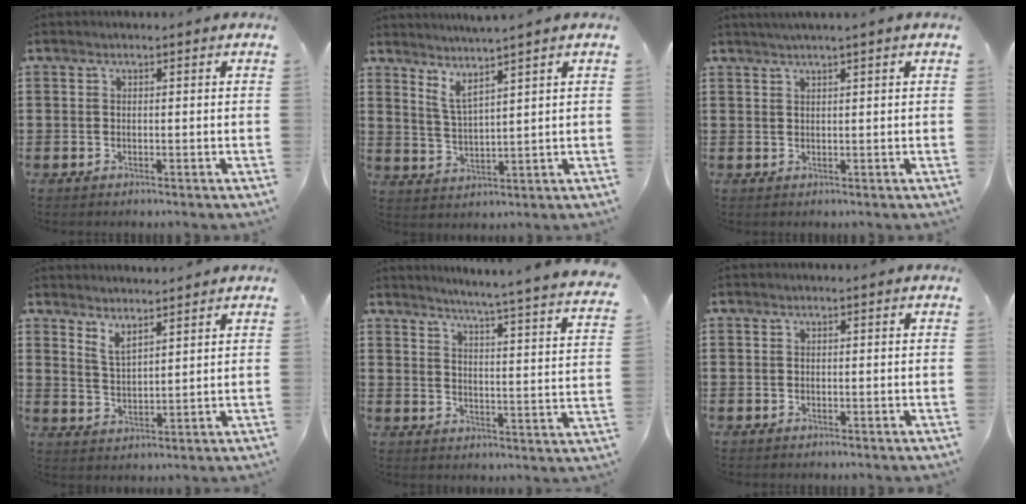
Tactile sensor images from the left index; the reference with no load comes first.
{"total": 3.7, "force": [3.1, -0.2, 2.0], "torque": [-0.050, -0.015, 0.053]}
{"total": 1.5, "force": [1.2, -0.4, 0.8], "torque": [-0.015, -0.001, 0.023]}
{"total": 3.6, "force": [3.4, 0.7, 1.1], "torque": [-0.030, -0.010, 0.062]}
{"total": 4.7, "force": [4.0, -1.5, 2.0], "torque": [-0.051, -0.050, 0.056]}
{"total": 0.0}